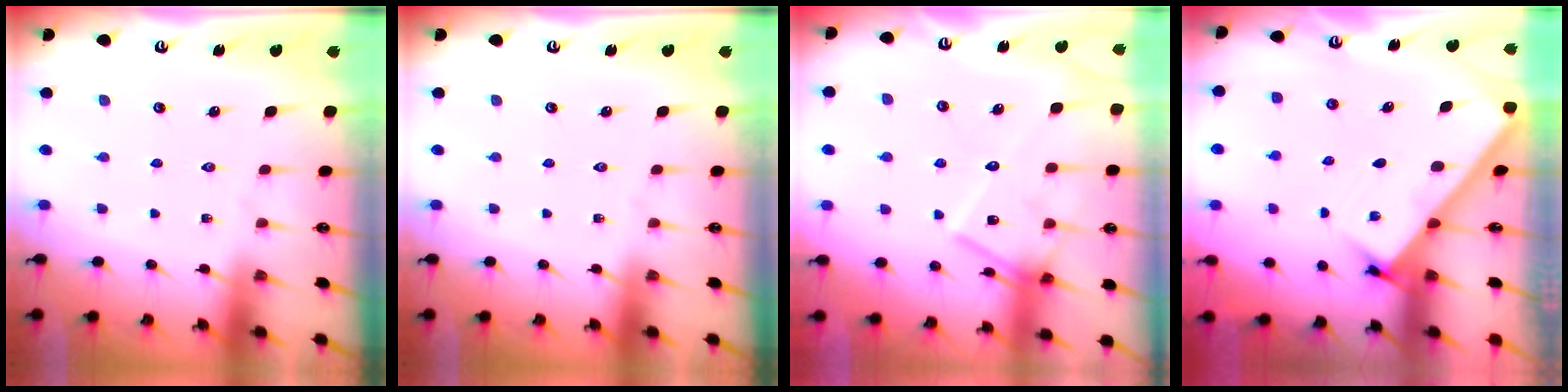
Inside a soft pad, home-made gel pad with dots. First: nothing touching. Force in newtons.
{"total": 0.0}
{"total": 13.0, "press": 13.0, "slide": 0.8}
{"total": 2.9, "press": 2.9, "slide": 0.3}